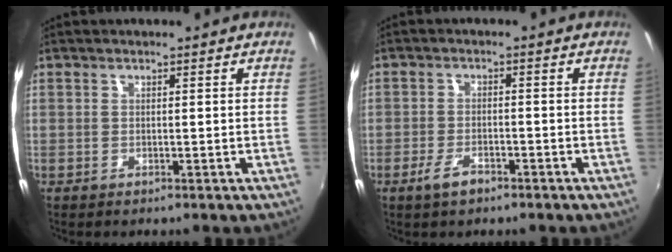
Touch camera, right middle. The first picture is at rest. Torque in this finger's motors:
{"motor_torque": [0.48, -0.67, 0.21, 0.06]}